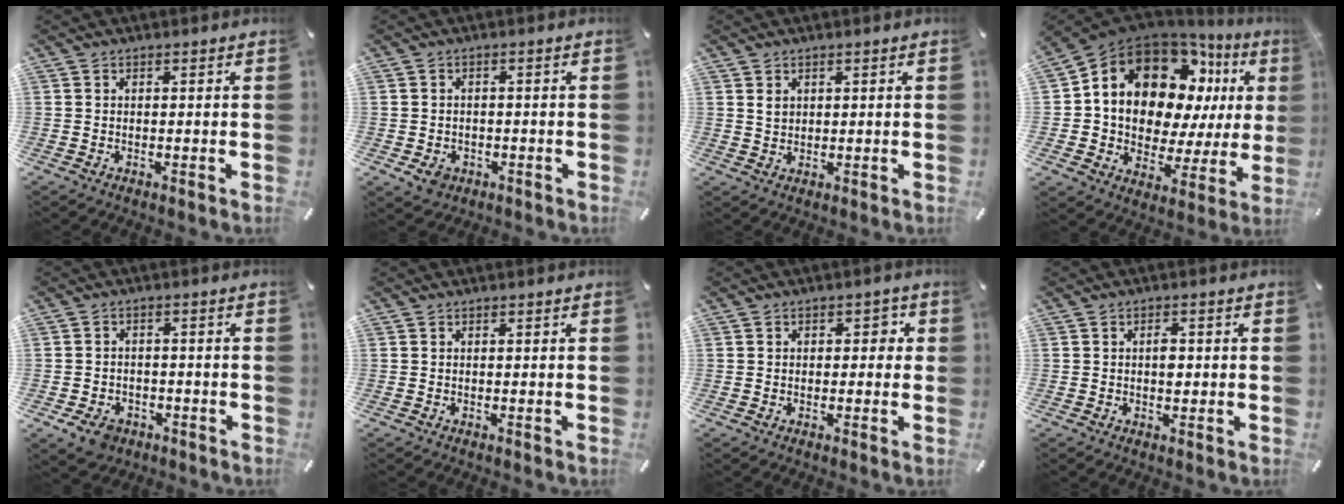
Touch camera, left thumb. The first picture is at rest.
{"total": 4.3, "force": [-2.1, 3.4, 1.7], "torque": [-0.032, 0.004, -0.042]}
{"total": 2.2, "force": [0.8, 1.9, 0.8], "torque": [-0.010, 0.000, 0.014]}
{"total": 17.0, "force": [8.8, 10.9, 9.6], "torque": [-0.161, -0.069, 0.151]}
{"total": 5.4, "force": [-3.1, 3.8, 2.2], "torque": [-0.052, 0.016, -0.060]}
{"total": 0.0}
{"total": 2.7, "force": [-0.3, 2.1, 1.7], "torque": [-0.010, 0.004, -0.016]}
{"total": 2.7, "force": [0.0, 1.8, 2.0], "torque": [-0.024, -0.003, -0.005]}